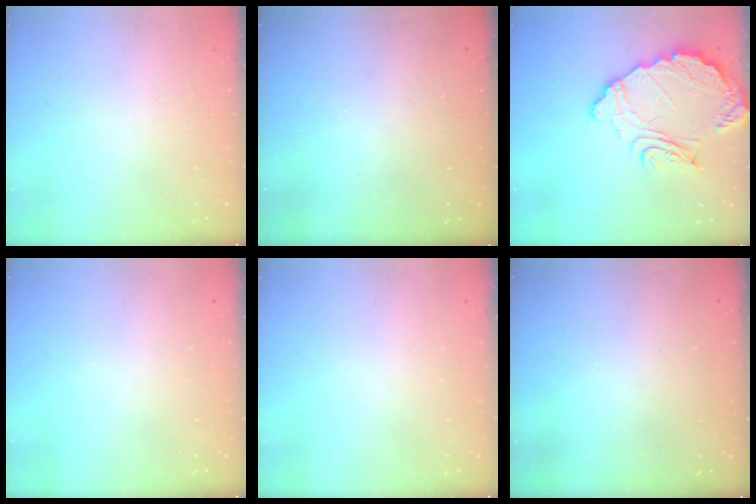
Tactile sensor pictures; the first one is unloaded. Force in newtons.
{"total": 2.9, "press": 2.8, "slide": 1.0}
{"total": 14.3, "press": 14.3, "slide": 1.1}
{"total": 0.0}
{"total": 0.0}
{"total": 3.2, "press": 3.2, "slide": 0.1}